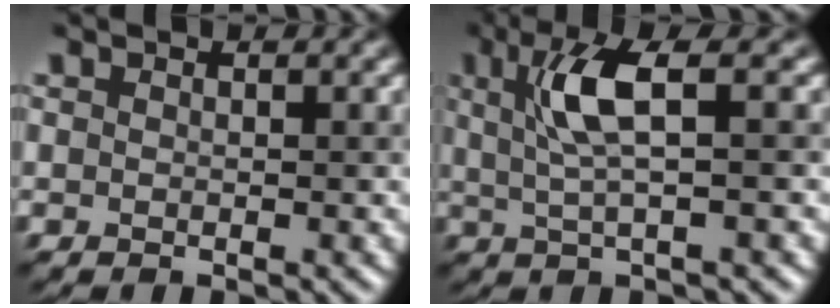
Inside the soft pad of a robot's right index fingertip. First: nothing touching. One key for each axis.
{"total": 4.8, "fx": 1.2, "fy": 0.8, "fz": 4.6, "tx": -0.095, "ty": 0.006, "tz": 0.026}